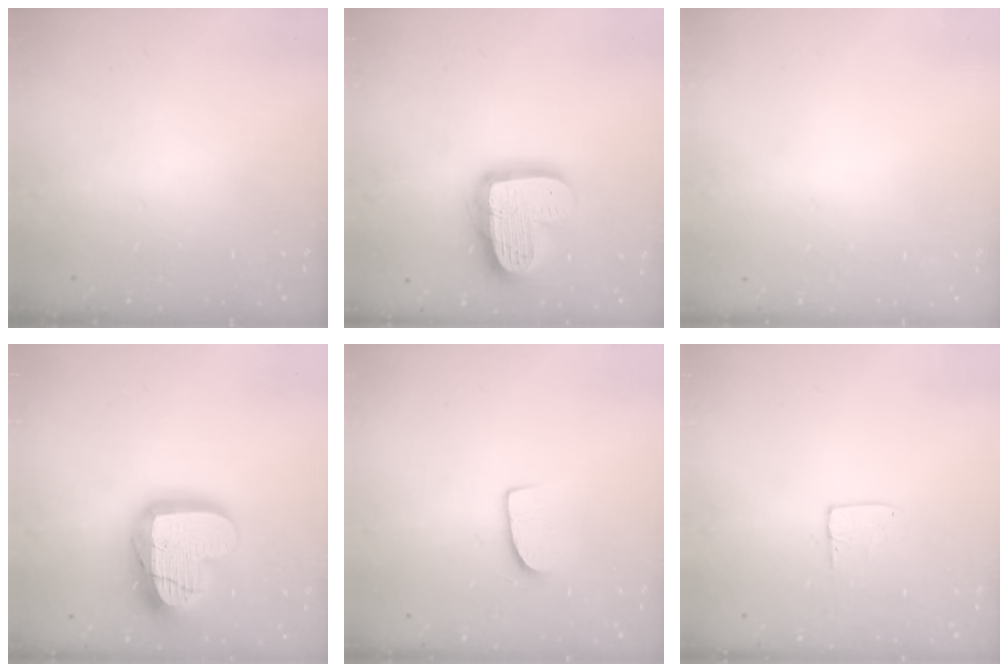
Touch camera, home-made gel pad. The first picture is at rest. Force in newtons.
{"total": 17.7, "press": 17.7, "slide": 1.1}
{"total": 0.0}
{"total": 19.8, "press": 19.8, "slide": 1.5}
{"total": 7.7, "press": 7.6, "slide": 0.7}
{"total": 5.8, "press": 5.8, "slide": 0.4}